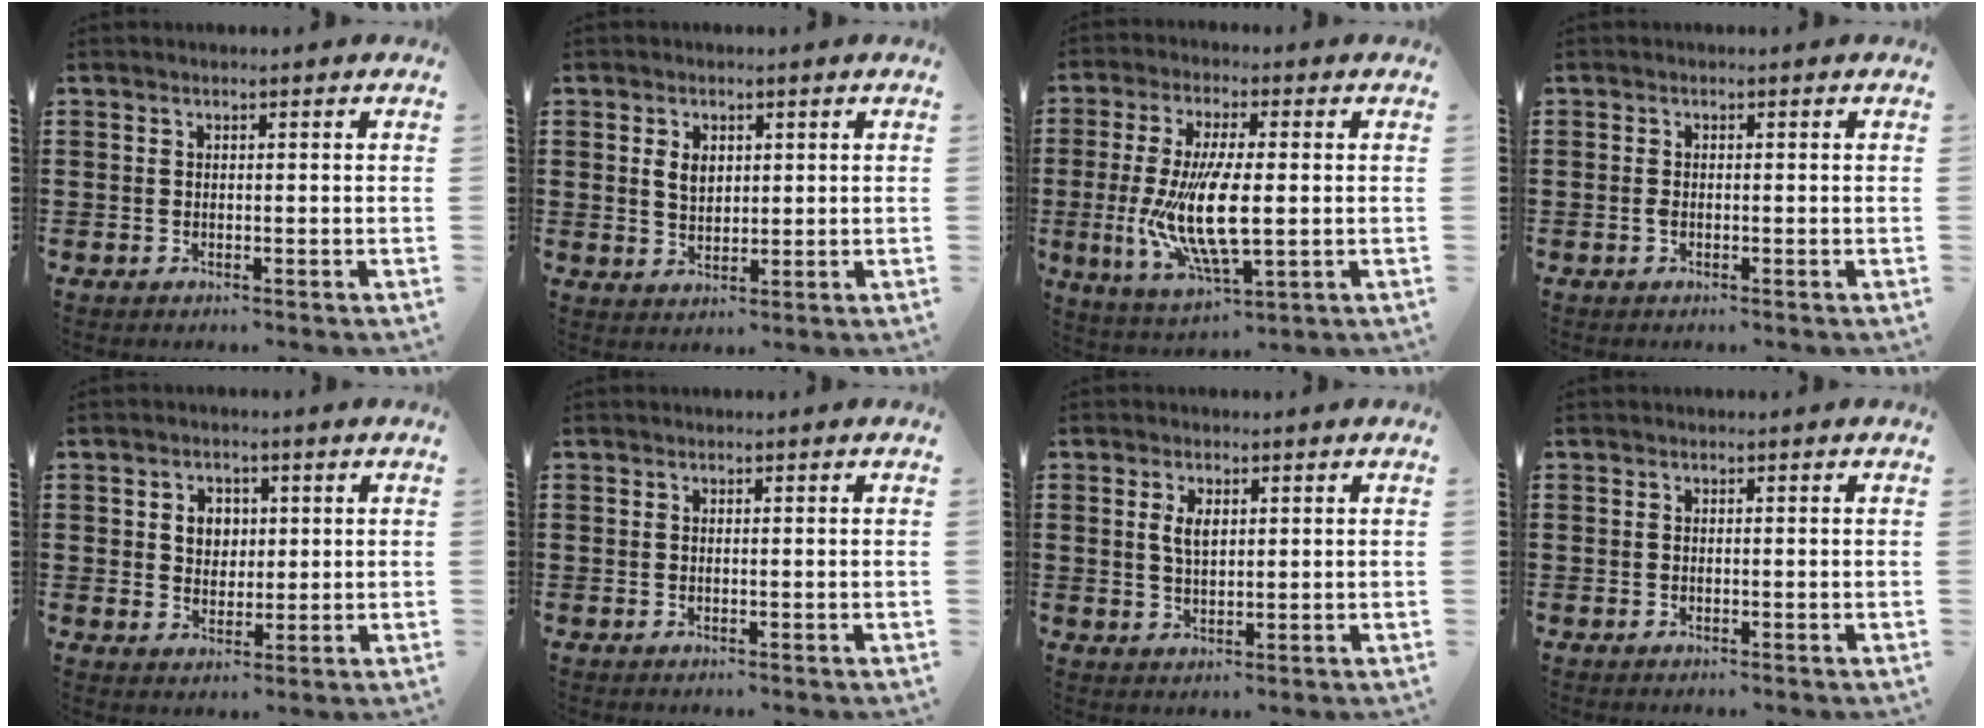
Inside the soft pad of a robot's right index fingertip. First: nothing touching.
{"total": 3.0, "force": [0.8, 2.0, 2.1], "torque": [-0.047, 0.009, 0.015]}
{"total": 12.2, "force": [-0.4, 4.4, 11.4], "torque": [-0.252, -0.019, -0.011]}
{"total": 0.9, "force": [-0.3, 0.4, 0.7], "torque": [-0.015, -0.002, -0.005]}
{"total": 3.6, "force": [0.8, 3.0, 1.8], "torque": [-0.047, 0.012, 0.010]}
{"total": 0.0}
{"total": 3.3, "force": [0.9, 1.6, 2.7], "torque": [-0.057, 0.007, 0.015]}
{"total": 0.0}